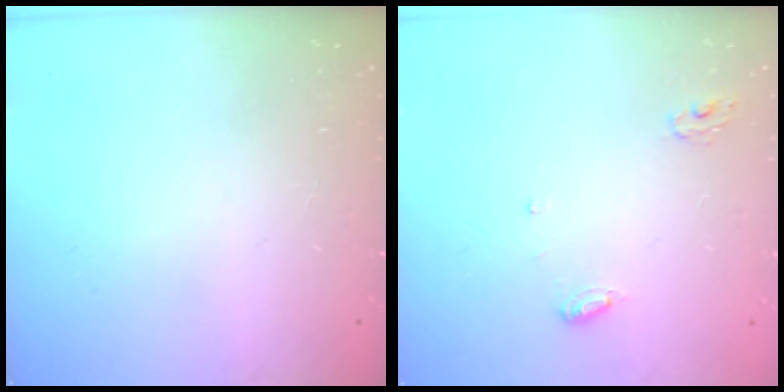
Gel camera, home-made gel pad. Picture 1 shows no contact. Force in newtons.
{"total": 4.7, "press": 4.7, "slide": 0.4}